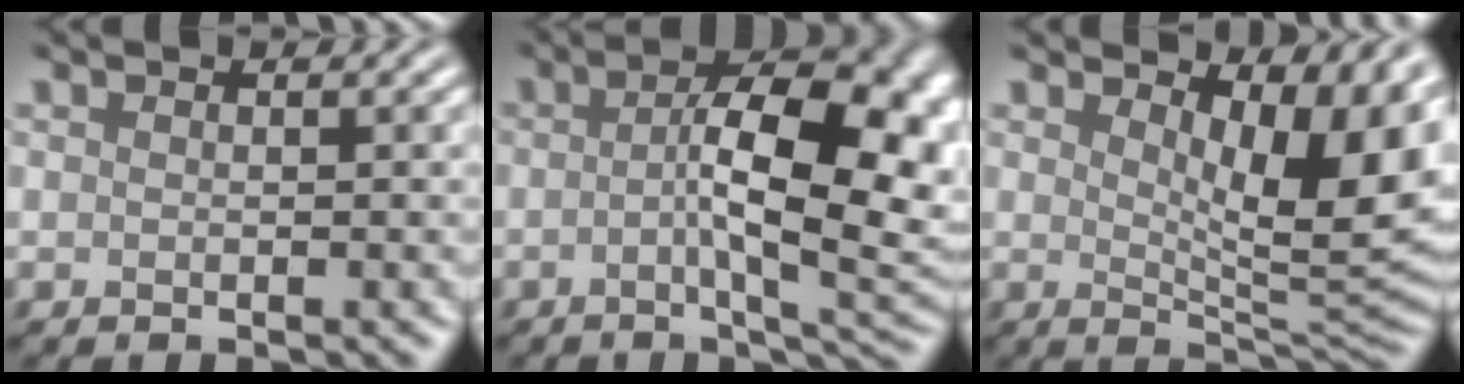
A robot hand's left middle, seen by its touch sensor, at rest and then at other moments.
{"total": 11.6, "force": [-0.4, 4.0, 10.9], "torque": [-0.142, 0.007, -0.008]}
{"total": 7.9, "force": [3.0, 2.9, 6.7], "torque": [-0.093, -0.009, 0.048]}